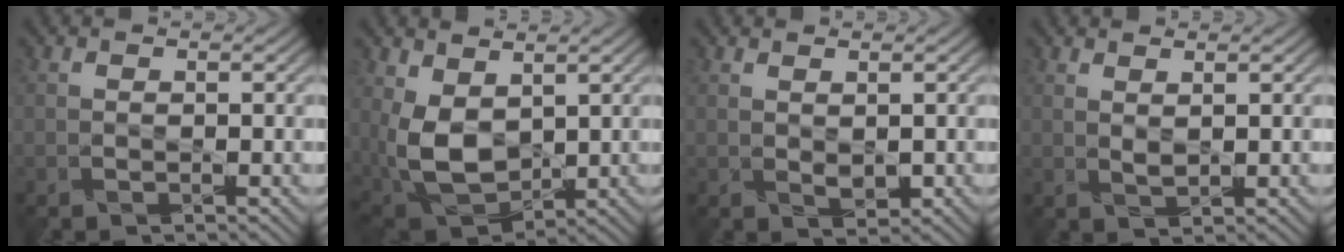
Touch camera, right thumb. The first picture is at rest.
{"total": 8.4, "force": [1.8, 5.4, 6.1], "torque": [-0.159, -0.010, 0.039]}
{"total": 1.4, "force": [0.4, 0.6, 1.2], "torque": [-0.027, -0.004, 0.013]}
{"total": 1.4, "force": [1.1, 0.0, 0.8], "torque": [-0.025, 0.001, 0.024]}